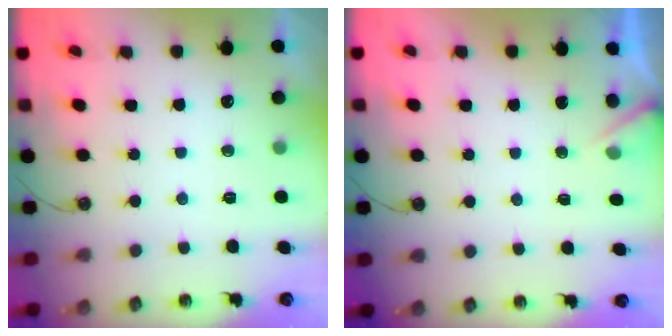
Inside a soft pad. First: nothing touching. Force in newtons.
{"total": 3.1, "press": 3.1, "slide": 0.2}